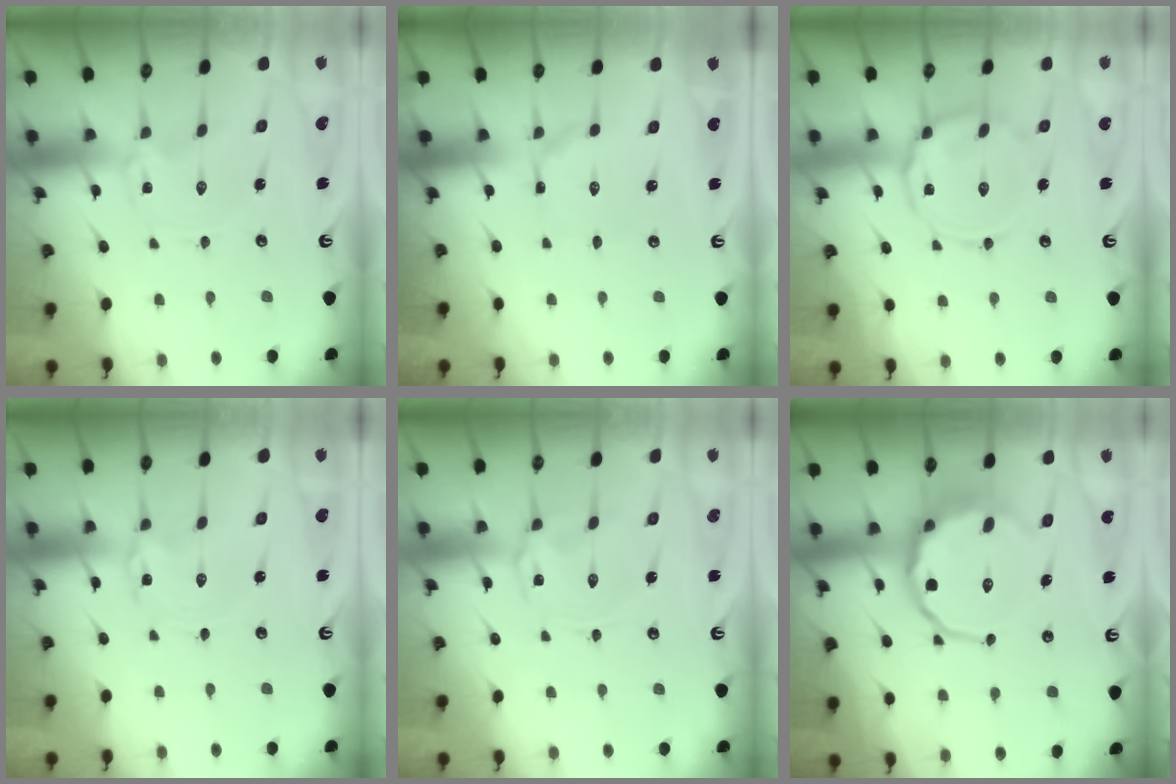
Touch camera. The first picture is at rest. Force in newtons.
{"total": 1.4, "press": 1.4, "slide": 0.1}
{"total": 11.1, "press": 11.1, "slide": 1.0}
{"total": 1.2, "press": 1.2, "slide": 0.1}
{"total": 1.4, "press": 1.3, "slide": 0.5}
{"total": 11.0, "press": 10.5, "slide": 3.3}